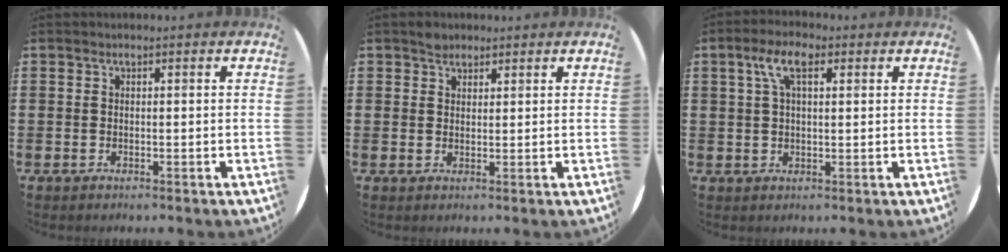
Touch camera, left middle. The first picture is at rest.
{"total": 1.7, "force": [1.5, 0.8, 0.0], "torque": [0.006, -0.002, 0.028]}
{"total": 5.1, "force": [2.4, 2.0, 4.0], "torque": [-0.087, 0.011, 0.041]}